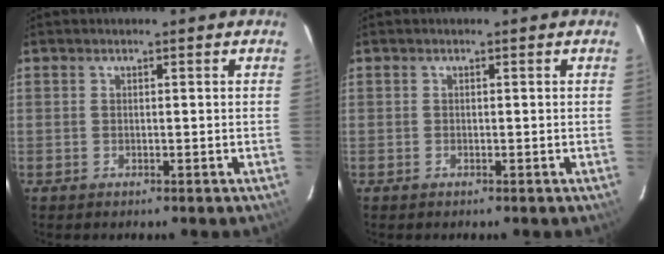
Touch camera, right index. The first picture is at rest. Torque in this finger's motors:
{"motor_torque": [-0.01, 0.01, 0.02, 0.01]}